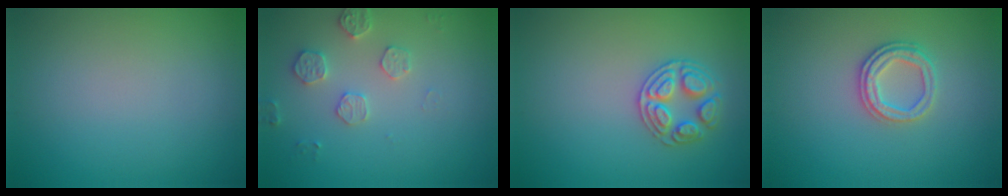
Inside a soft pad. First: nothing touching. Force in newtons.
{"total": 2.5, "press": 2.5, "slide": 0.5}
{"total": 2.6, "press": 2.6, "slide": 0.2}
{"total": 2.4, "press": 2.3, "slide": 0.7}